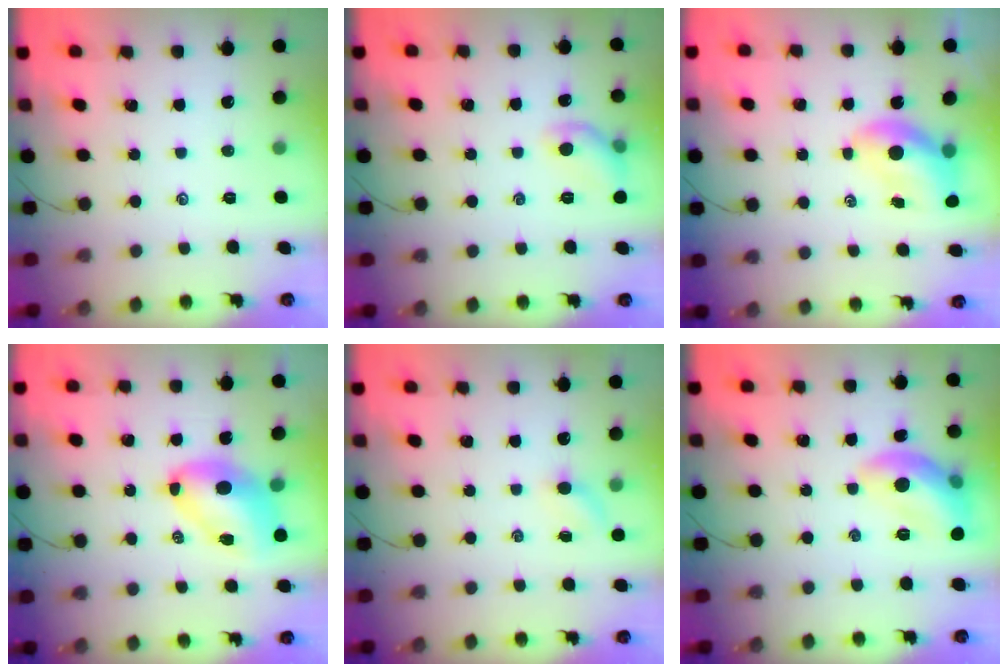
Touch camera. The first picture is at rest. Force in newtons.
{"total": 8.0, "press": 7.9, "slide": 1.1}
{"total": 7.1, "press": 7.0, "slide": 0.9}
{"total": 8.5, "press": 8.3, "slide": 1.8}
{"total": 3.6, "press": 3.4, "slide": 1.3}
{"total": 11.8, "press": 11.8, "slide": 0.8}